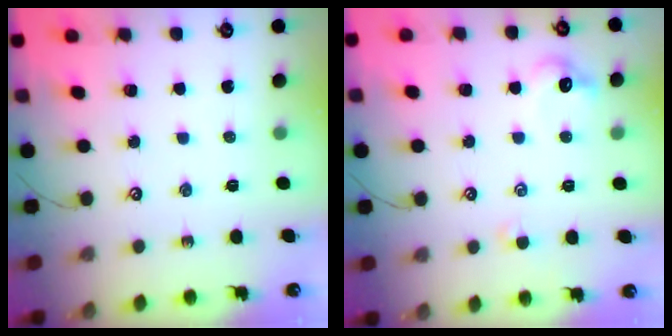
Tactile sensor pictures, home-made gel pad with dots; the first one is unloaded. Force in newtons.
{"total": 2.6, "press": 2.5, "slide": 0.5}